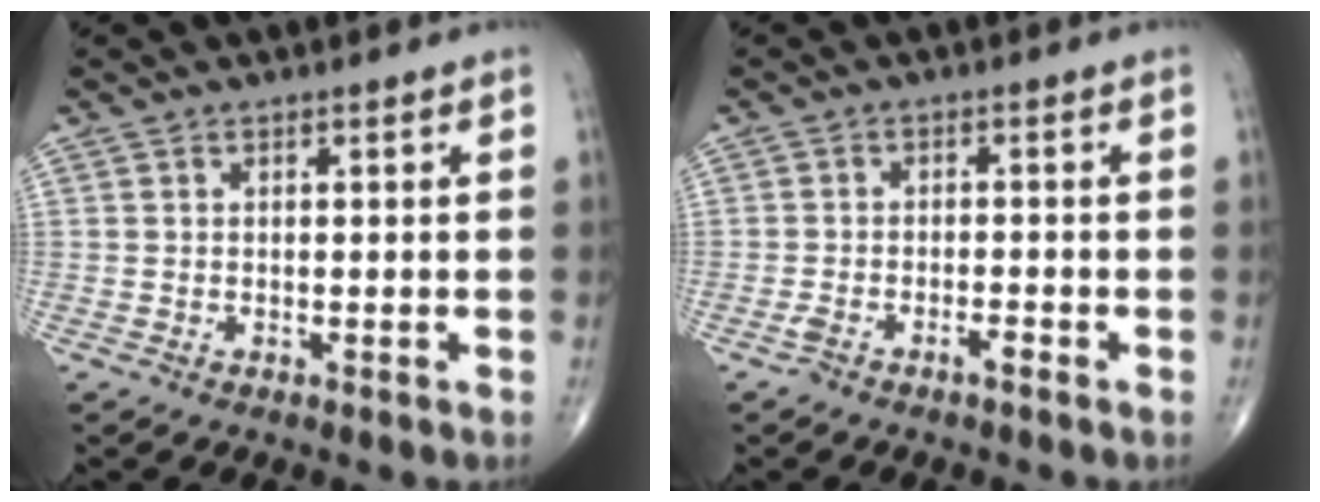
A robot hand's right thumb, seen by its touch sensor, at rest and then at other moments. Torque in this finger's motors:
{"motor_torque": [0.27, -0.19, 0.12, 0.04, 0.03]}